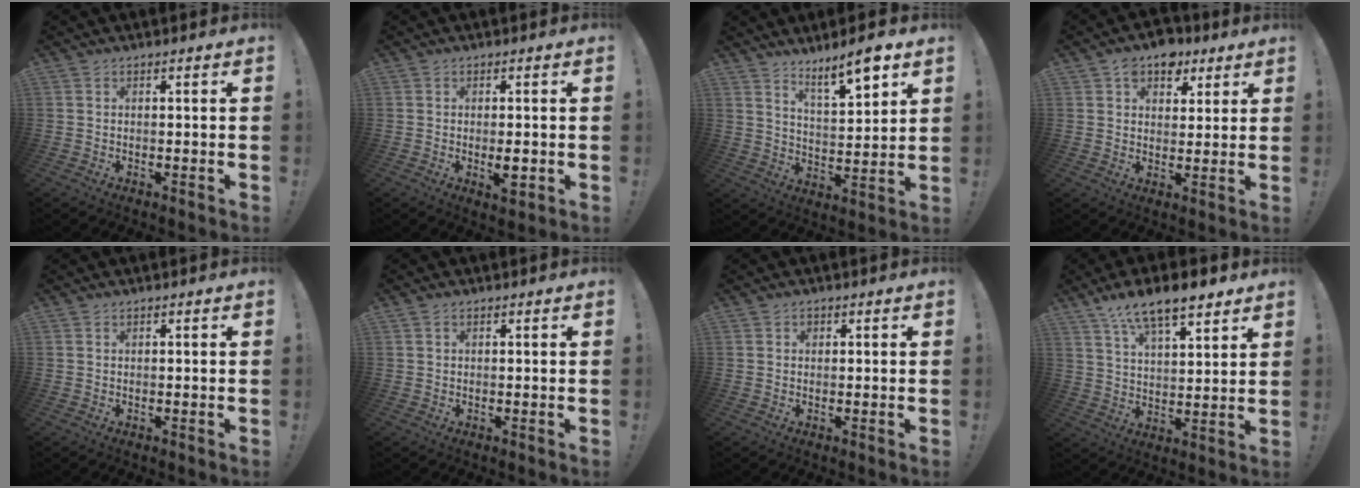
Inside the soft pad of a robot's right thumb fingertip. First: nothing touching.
{"total": 3.9, "force": [-0.7, 1.3, 3.7], "torque": [-0.048, -0.002, -0.010]}
{"total": 10.2, "force": [7.8, 1.8, 6.3], "torque": [-0.094, -0.055, 0.129]}
{"total": 8.8, "force": [5.5, 6.3, 2.9], "torque": [-0.035, -0.029, 0.104]}
{"total": 0.0}
{"total": 0.7, "force": [0.4, 0.5, 0.3], "torque": [-0.001, 0.000, 0.006]}
{"total": 1.0, "force": [0.3, 0.9, 0.3], "torque": [-0.002, 0.001, 0.004]}
{"total": 12.0, "force": [8.7, 4.2, 7.1], "torque": [-0.117, -0.047, 0.153]}